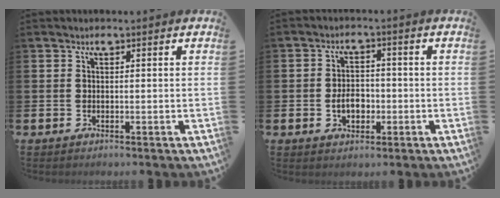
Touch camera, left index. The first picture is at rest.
{"total": 3.8, "force": [-1.0, 2.7, 2.6], "torque": [-0.031, -0.003, -0.024]}